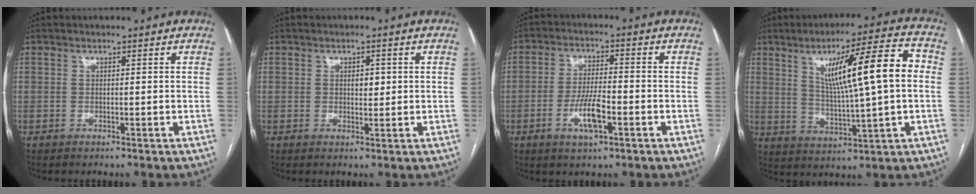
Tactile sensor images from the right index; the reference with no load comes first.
{"total": 2.0, "force": [0.4, 1.2, 1.6], "torque": [-0.022, 0.000, 0.006]}
{"total": 6.7, "force": [-2.6, 1.7, 6.0], "torque": [-0.117, -0.001, -0.044]}
{"total": 14.8, "force": [2.8, 1.1, 14.5], "torque": [-0.229, 0.016, 0.047]}